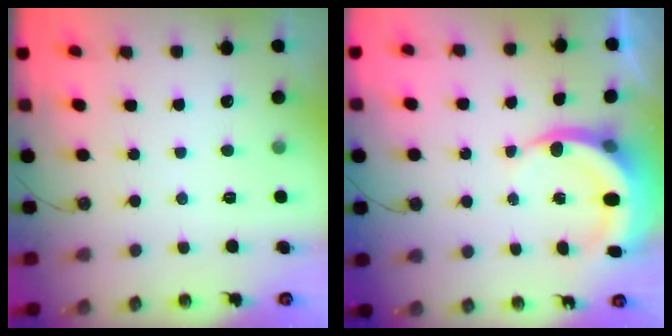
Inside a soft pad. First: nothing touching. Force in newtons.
{"total": 7.0, "press": 6.9, "slide": 0.9}